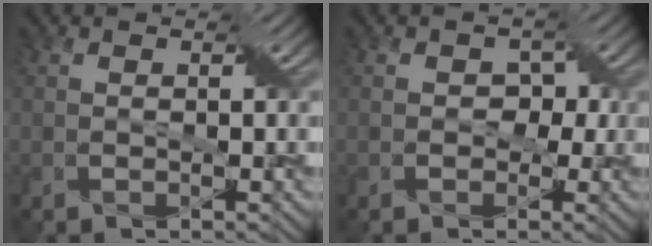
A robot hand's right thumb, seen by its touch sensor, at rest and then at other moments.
{"total": 2.0, "force": [-0.2, 1.9, 0.6], "torque": [0.002, 0.005, -0.011]}